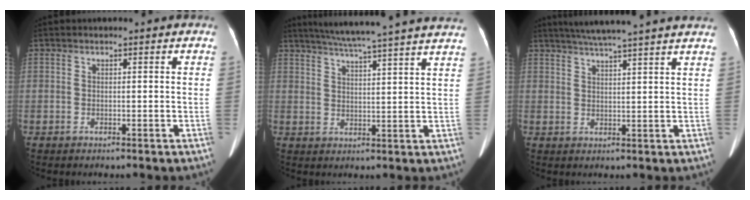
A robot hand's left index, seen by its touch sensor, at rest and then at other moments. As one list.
[{"total": 19.9, "force": [17.6, -0.7, 9.3], "torque": [-0.153, 0.000, 0.229]}, {"total": 13.4, "force": [11.6, -0.8, 6.7], "torque": [-0.113, 0.020, 0.151]}]